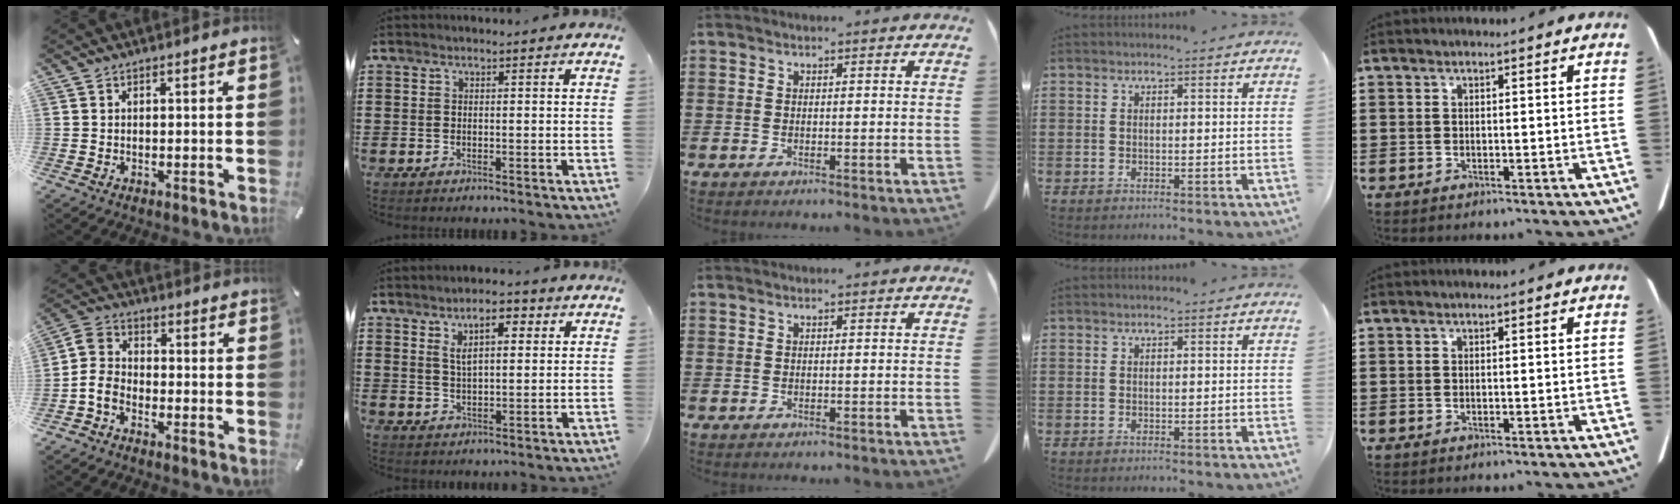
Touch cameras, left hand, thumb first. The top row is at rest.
{"thumb": {"total": 5.8, "force": [-3.7, 3.6, 2.7], "torque": [-0.070, 0.008, -0.073]}, "index": {"total": 5.4, "force": [2.6, 2.4, 4.1], "torque": [-0.065, 0.001, 0.037]}}